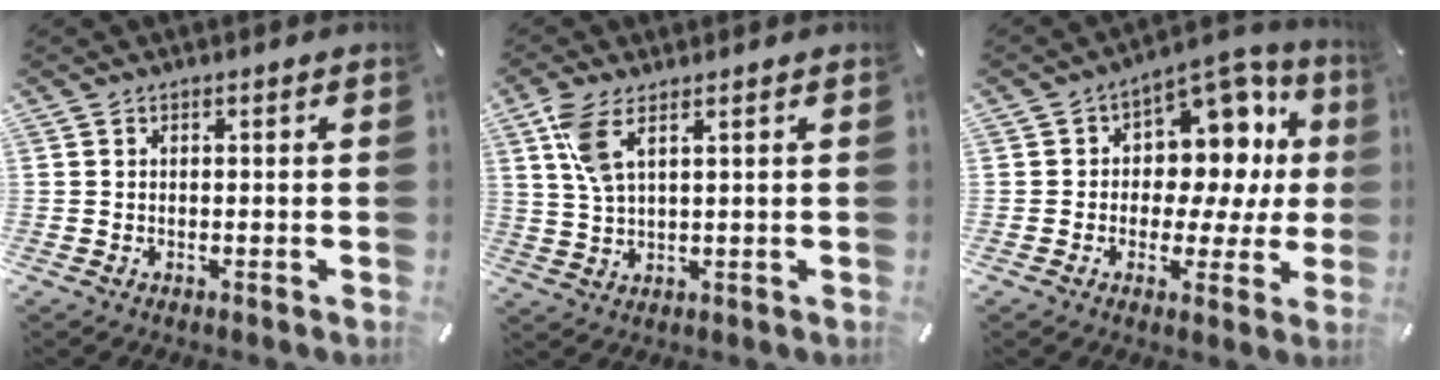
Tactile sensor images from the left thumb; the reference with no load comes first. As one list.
[{"total": 6.3, "force": [3.0, 2.2, 5.1], "torque": [-0.118, -0.002, 0.052]}, {"total": 10.5, "force": [3.4, 8.4, 5.4], "torque": [-0.058, -0.042, 0.066]}]